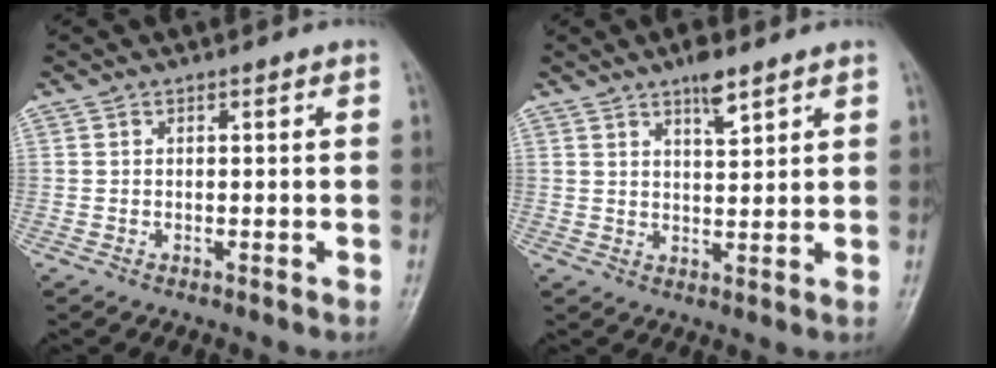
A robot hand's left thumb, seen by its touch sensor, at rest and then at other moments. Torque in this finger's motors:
{"motor_torque": [0.61, 0.09, 0.67, -0.10, 0.01]}